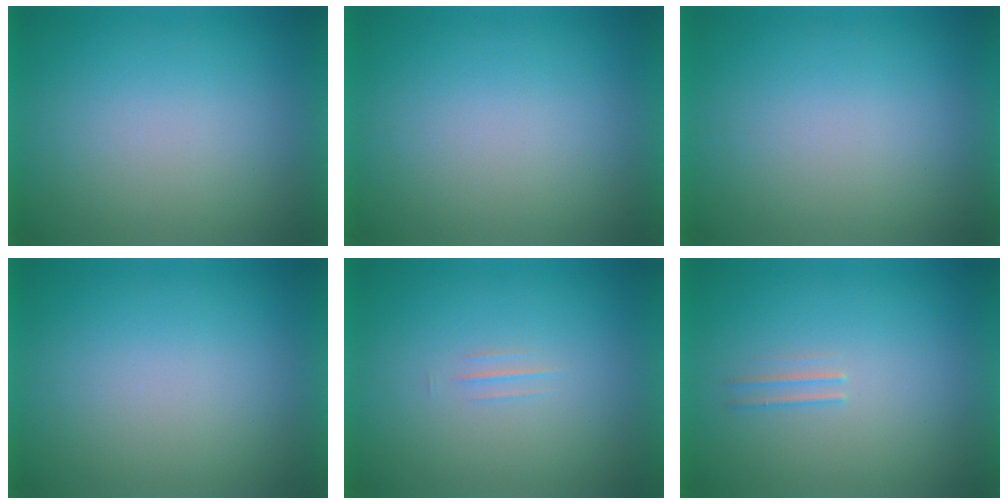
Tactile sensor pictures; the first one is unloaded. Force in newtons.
{"total": 0.0}
{"total": 0.0}
{"total": 0.0}
{"total": 1.3}
{"total": 1.9}